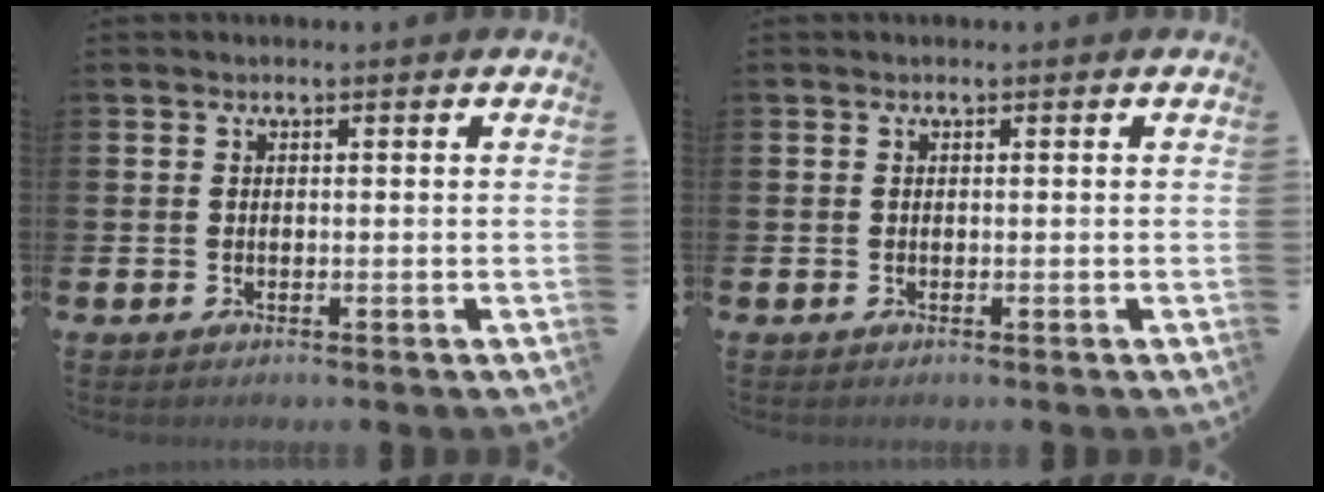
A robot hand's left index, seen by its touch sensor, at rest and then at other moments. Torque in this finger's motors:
{"motor_torque": [-0.06, 0.06, 0.00, 0.00]}